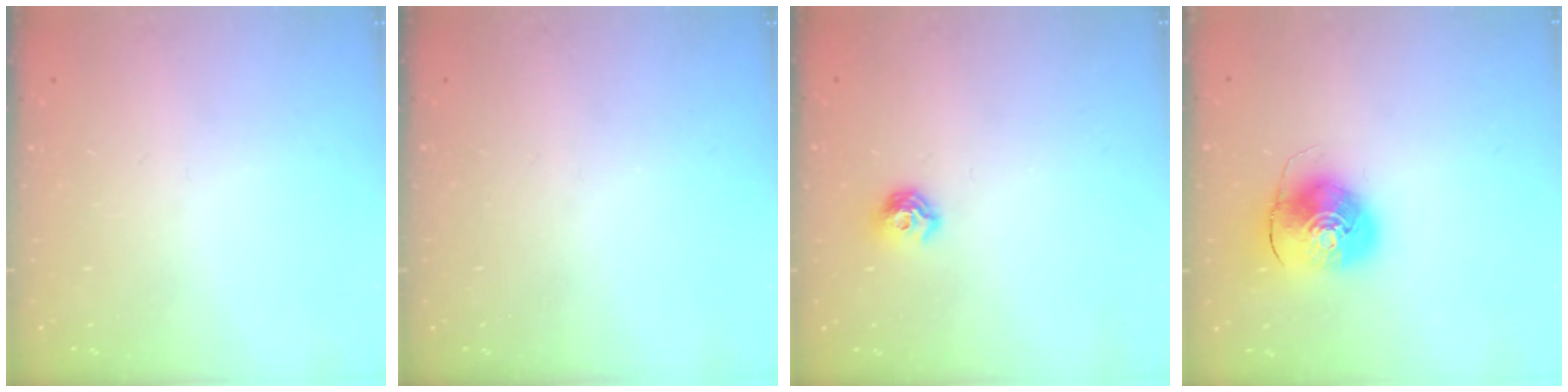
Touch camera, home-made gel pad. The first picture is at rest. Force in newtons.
{"total": 0.0}
{"total": 7.5, "press": 7.4, "slide": 1.0}
{"total": 9.4, "press": 9.2, "slide": 1.5}